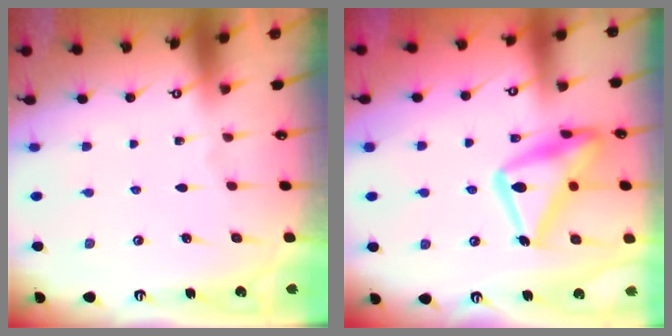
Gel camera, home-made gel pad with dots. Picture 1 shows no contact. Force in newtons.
{"total": 21.2, "press": 21.2, "slide": 1.4}